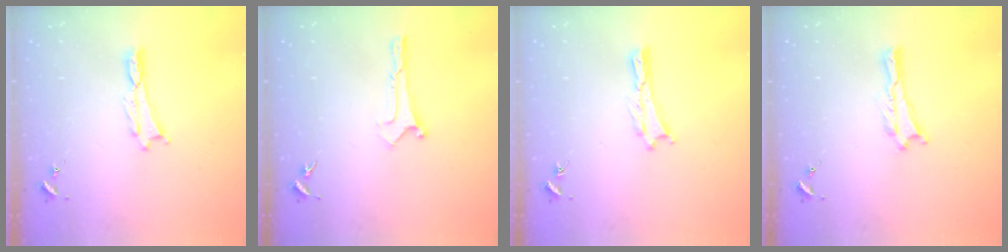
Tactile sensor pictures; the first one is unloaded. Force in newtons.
{"total": 0.0}
{"total": 0.0}
{"total": 0.0}